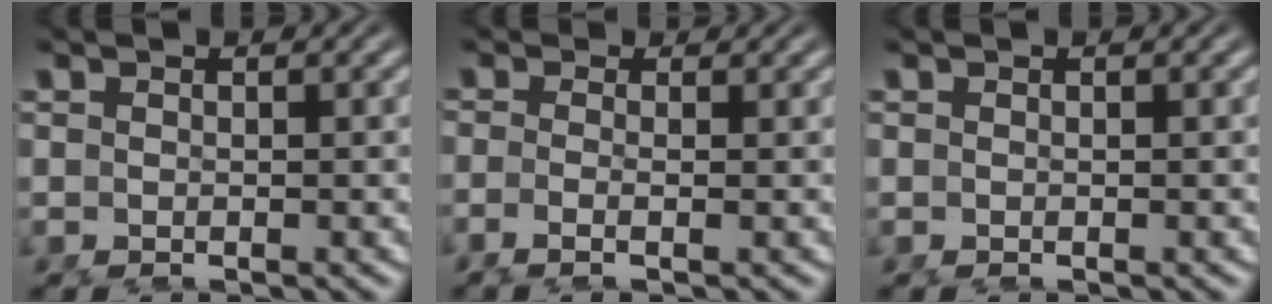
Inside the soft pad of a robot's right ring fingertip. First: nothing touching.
{"total": 1.9, "force": [-0.8, 0.4, 1.7], "torque": [-0.039, -0.006, -0.019]}
{"total": 0.0}